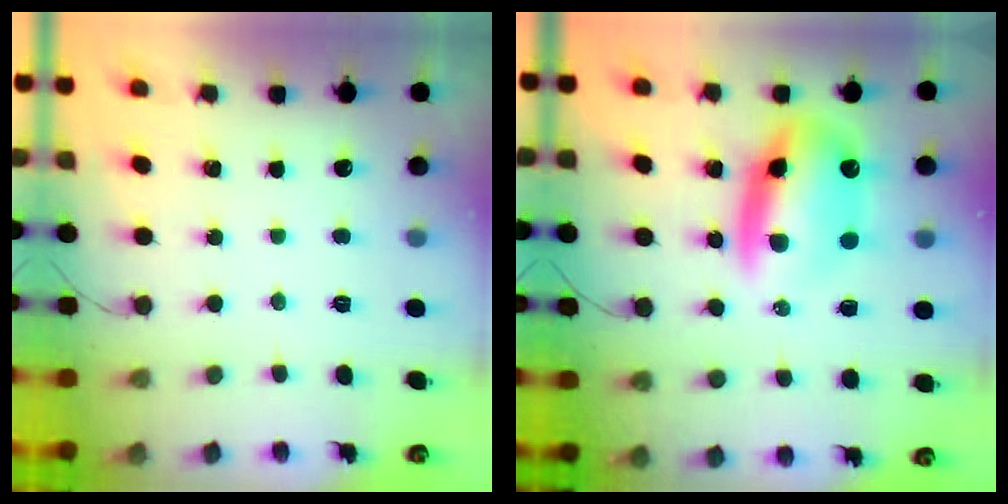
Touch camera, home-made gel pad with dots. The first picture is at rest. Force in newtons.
{"total": 12.5, "press": 12.1, "slide": 3.1}